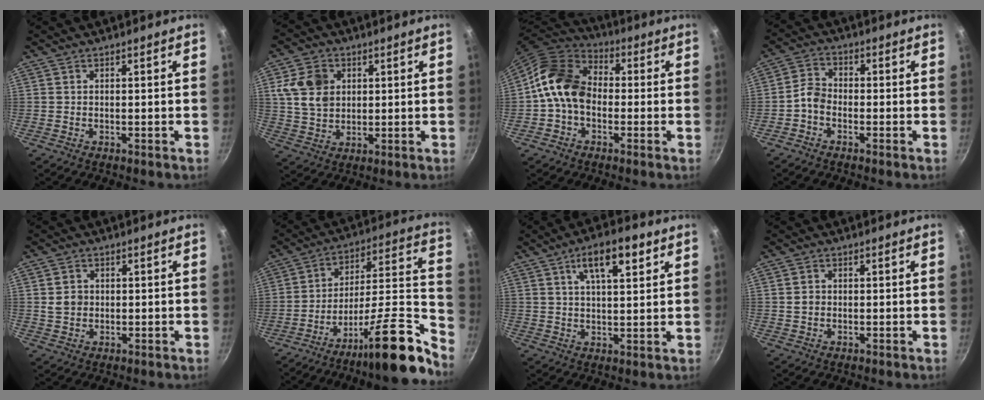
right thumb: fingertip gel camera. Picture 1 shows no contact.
{"total": 9.4, "force": [2.4, 7.4, 5.2], "torque": [-0.074, -0.006, 0.045]}
{"total": 12.9, "force": [-0.8, 9.8, 8.4], "torque": [-0.119, 0.030, -0.038]}
{"total": 3.6, "force": [-1.8, 2.4, 2.0], "torque": [-0.038, 0.030, -0.047]}
{"total": 3.7, "force": [0.5, 3.2, 1.8], "torque": [-0.022, 0.002, 0.009]}
{"total": 21.8, "force": [-14.2, 3.4, 16.2], "torque": [-0.201, 0.104, -0.243]}
{"total": 9.9, "force": [4.7, 3.7, 7.9], "torque": [-0.114, -0.007, 0.075]}
{"total": 2.0, "force": [0.2, 1.8, 0.9], "torque": [-0.012, 0.003, 0.003]}